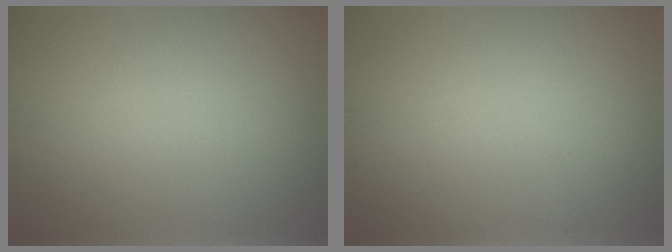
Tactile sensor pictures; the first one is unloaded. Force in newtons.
{"total": 0.0}